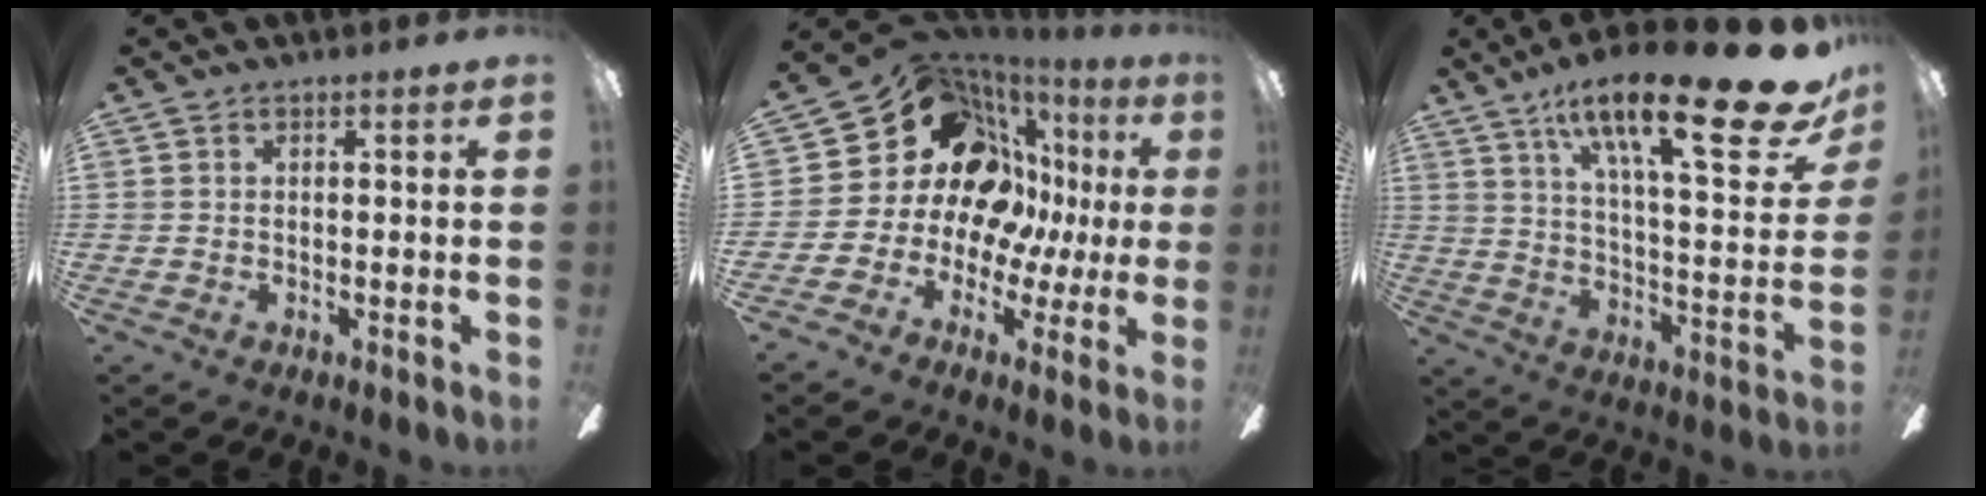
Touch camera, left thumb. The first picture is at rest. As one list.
[{"total": 21.0, "force": [8.4, 15.9, 10.9], "torque": [-0.212, -0.072, 0.176]}, {"total": 26.2, "force": [16.6, 6.4, 19.3], "torque": [-0.290, -0.097, 0.260]}]